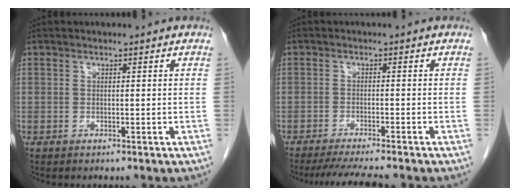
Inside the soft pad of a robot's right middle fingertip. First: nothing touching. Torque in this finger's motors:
{"motor_torque": [0.18, -0.17, 0.06, 0.02]}